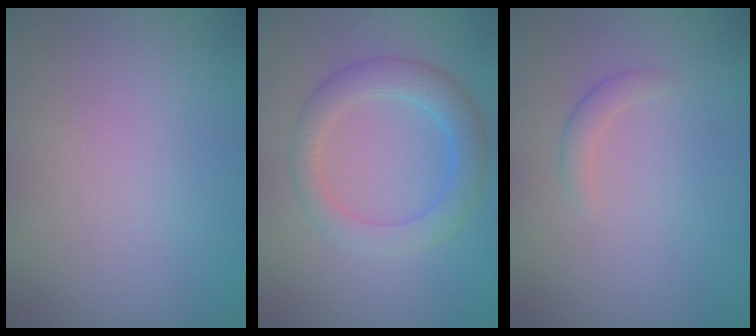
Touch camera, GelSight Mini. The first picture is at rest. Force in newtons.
{"total": 3.9, "press": 3.9, "slide": 0.1}
{"total": 1.1, "press": 1.1, "slide": 0.1}